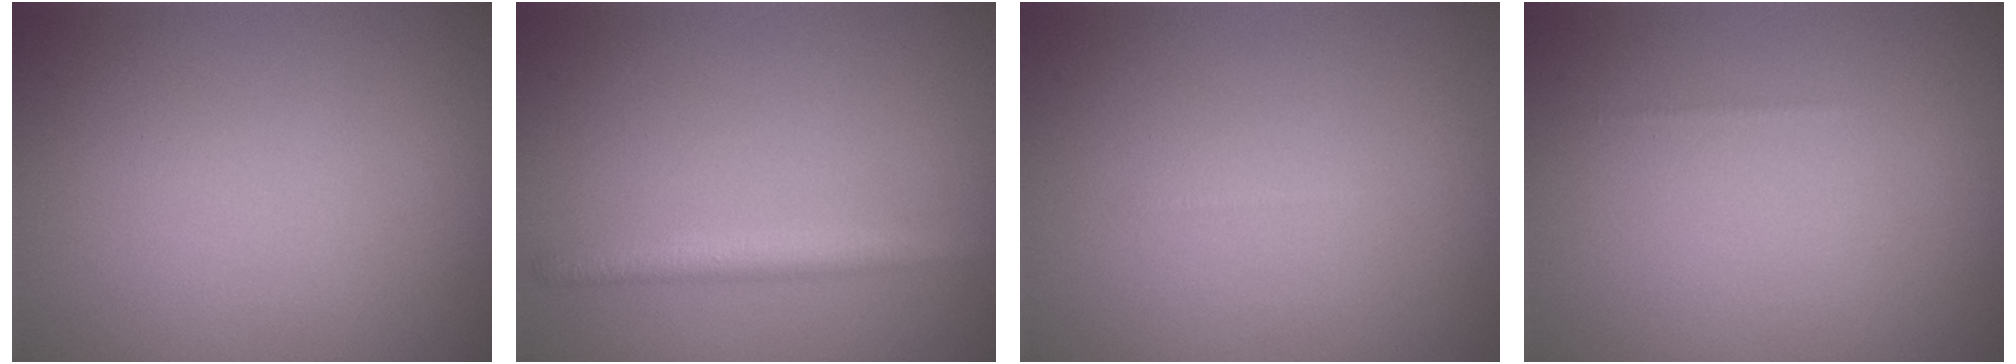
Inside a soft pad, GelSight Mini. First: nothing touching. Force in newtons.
{"total": 2.3, "press": 2.3, "slide": 0.1}
{"total": 0.7, "press": 0.7, "slide": 0.2}
{"total": 0.0}